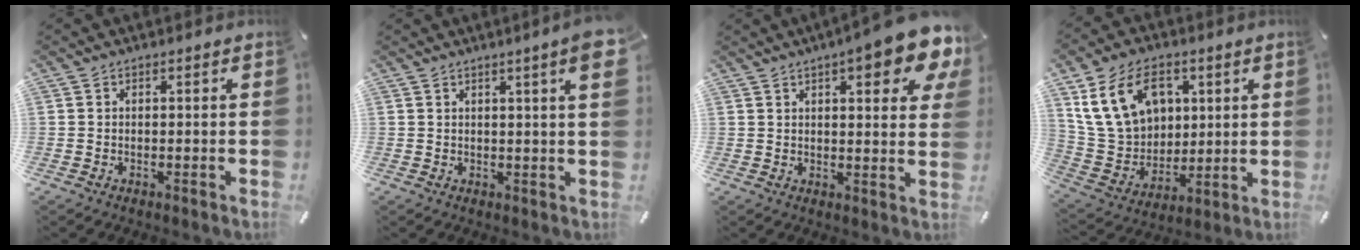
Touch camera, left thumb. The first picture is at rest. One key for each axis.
{"total": 6.4, "fx": 2.9, "fy": 0.4, "fz": 5.7, "tx": -0.085, "ty": -0.010, "tz": 0.045}
{"total": 12.8, "fx": 7.4, "fy": 3.2, "fz": 9.9, "tx": -0.134, "ty": -0.037, "tz": 0.118}
{"total": 16.5, "fx": 6.7, "fy": 12.4, "fz": 8.6, "tx": -0.182, "ty": -0.011, "tz": 0.130}